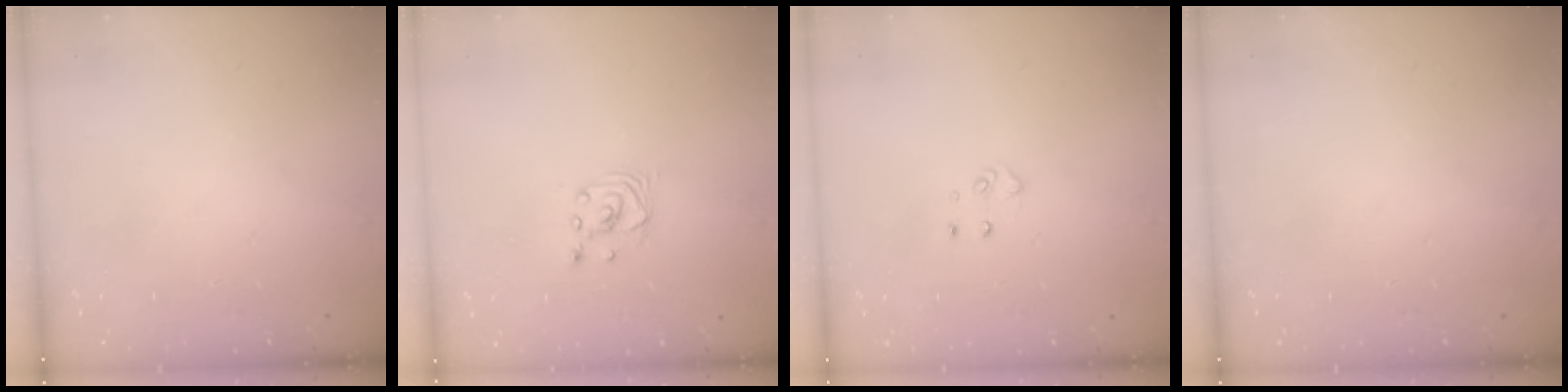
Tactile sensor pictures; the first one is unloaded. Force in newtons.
{"total": 2.2, "press": 2.2, "slide": 0.2}
{"total": 4.5, "press": 4.4, "slide": 0.5}
{"total": 0.0}